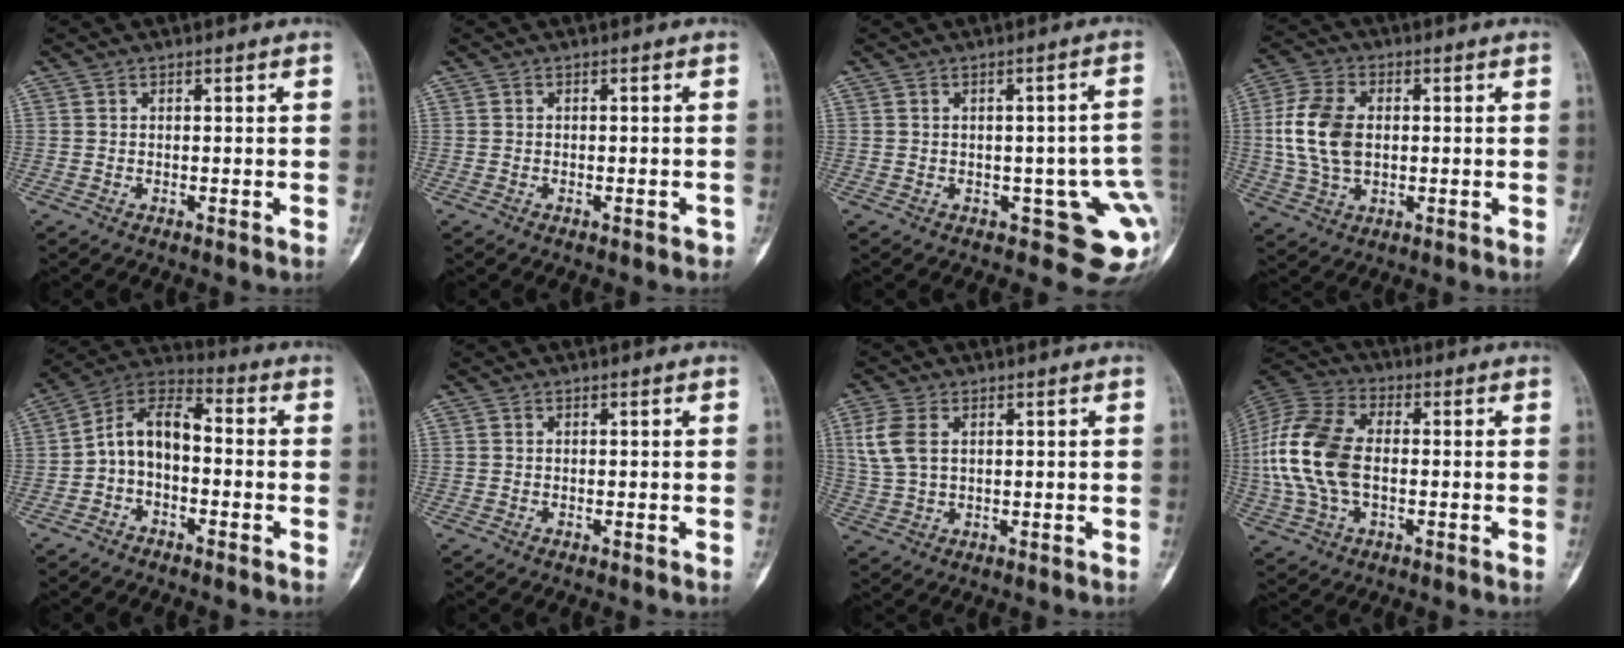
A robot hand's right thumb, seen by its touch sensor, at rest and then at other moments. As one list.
[{"total": 1.3, "force": [-1.0, 0.6, 0.6], "torque": [-0.009, 0.005, -0.010]}, {"total": 9.8, "force": [-1.7, 4.4, 8.5], "torque": [-0.069, -0.003, -0.013]}, {"total": 11.6, "force": [0.6, 7.6, 8.7], "torque": [-0.176, 0.007, 0.012]}, {"total": 9.7, "force": [-1.4, 6.1, 7.5], "torque": [-0.122, 0.046, -0.043]}, {"total": 0.0}, {"total": 6.6, "force": [1.9, 4.0, 4.9], "torque": [-0.117, 0.003, 0.044]}, {"total": 16.6, "force": [-0.6, 10.0, 13.2], "torque": [-0.285, 0.021, -0.015]}]